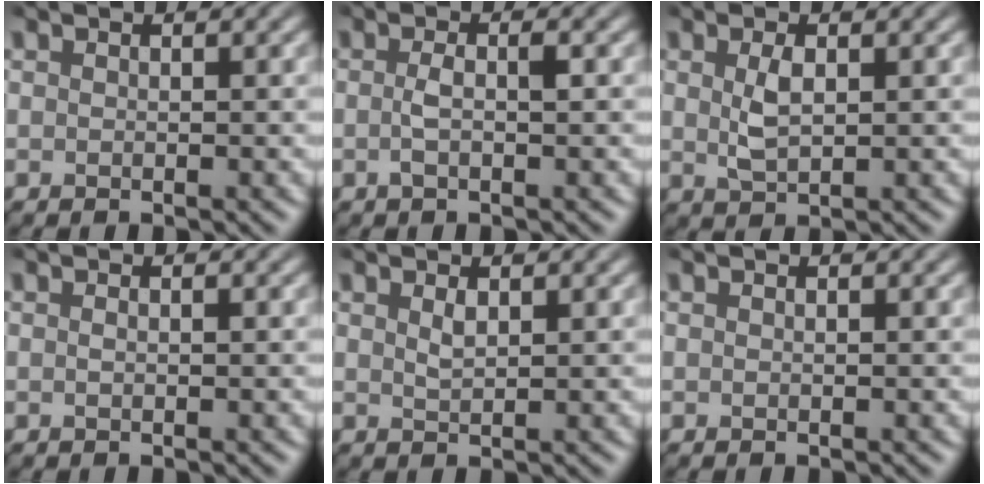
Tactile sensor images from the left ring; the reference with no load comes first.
{"total": 1.7, "force": [-0.2, 0.5, 1.7], "torque": [-0.034, 0.003, -0.007]}
{"total": 2.3, "force": [0.5, 1.1, 2.0], "torque": [-0.046, -0.002, 0.014]}
{"total": 0.5, "force": [0.0, 0.2, 0.5], "torque": [-0.012, 0.001, 0.001]}
{"total": 1.0, "force": [0.6, 0.3, 0.7], "torque": [-0.018, -0.001, 0.012]}
{"total": 0.0}